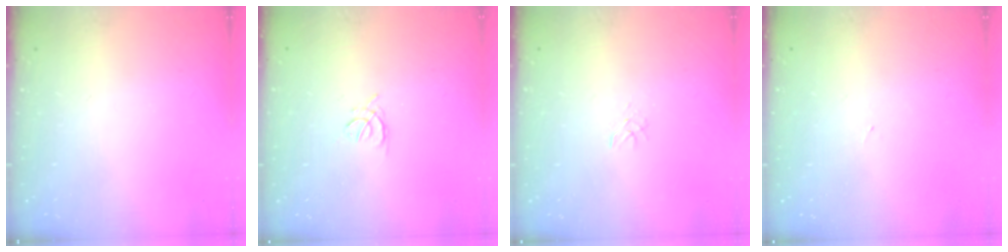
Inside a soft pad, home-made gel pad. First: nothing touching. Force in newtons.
{"total": 2.4, "press": 2.3, "slide": 0.6}
{"total": 1.1, "press": 1.1, "slide": 0.1}
{"total": 0.8, "press": 0.8, "slide": 0.1}